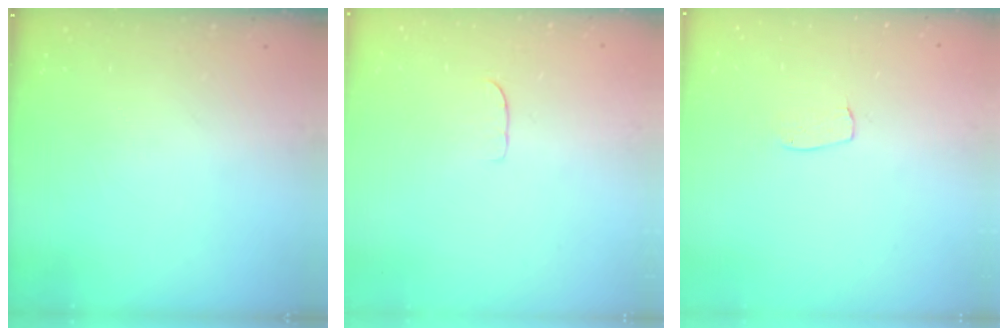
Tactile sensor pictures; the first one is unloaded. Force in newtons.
{"total": 3.6, "press": 3.6, "slide": 0.2}
{"total": 4.5, "press": 4.5, "slide": 0.3}